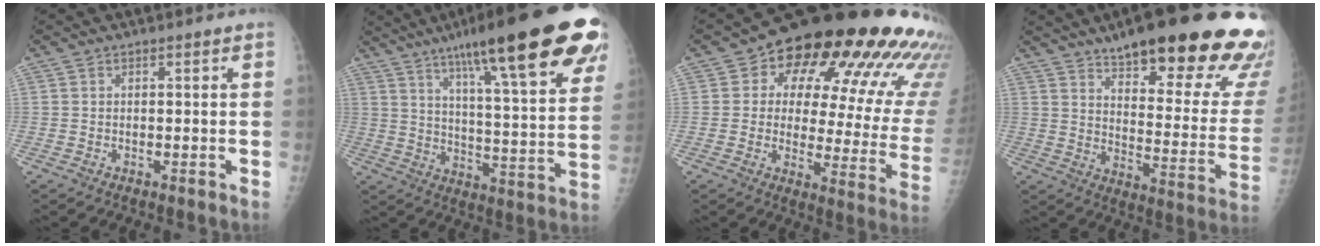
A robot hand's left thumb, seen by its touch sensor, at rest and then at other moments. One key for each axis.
{"total": 29.4, "fx": 17.6, "fy": 5.5, "fz": 23.0, "tx": -0.310, "ty": -0.033, "tz": 0.255}
{"total": 27.5, "fx": 14.0, "fy": 11.9, "fz": 20.5, "tx": -0.239, "ty": -0.022, "tz": 0.177}
{"total": 30.3, "fx": 20.4, "fy": 7.9, "fz": 21.0, "tx": -0.219, "ty": -0.074, "tz": 0.275}